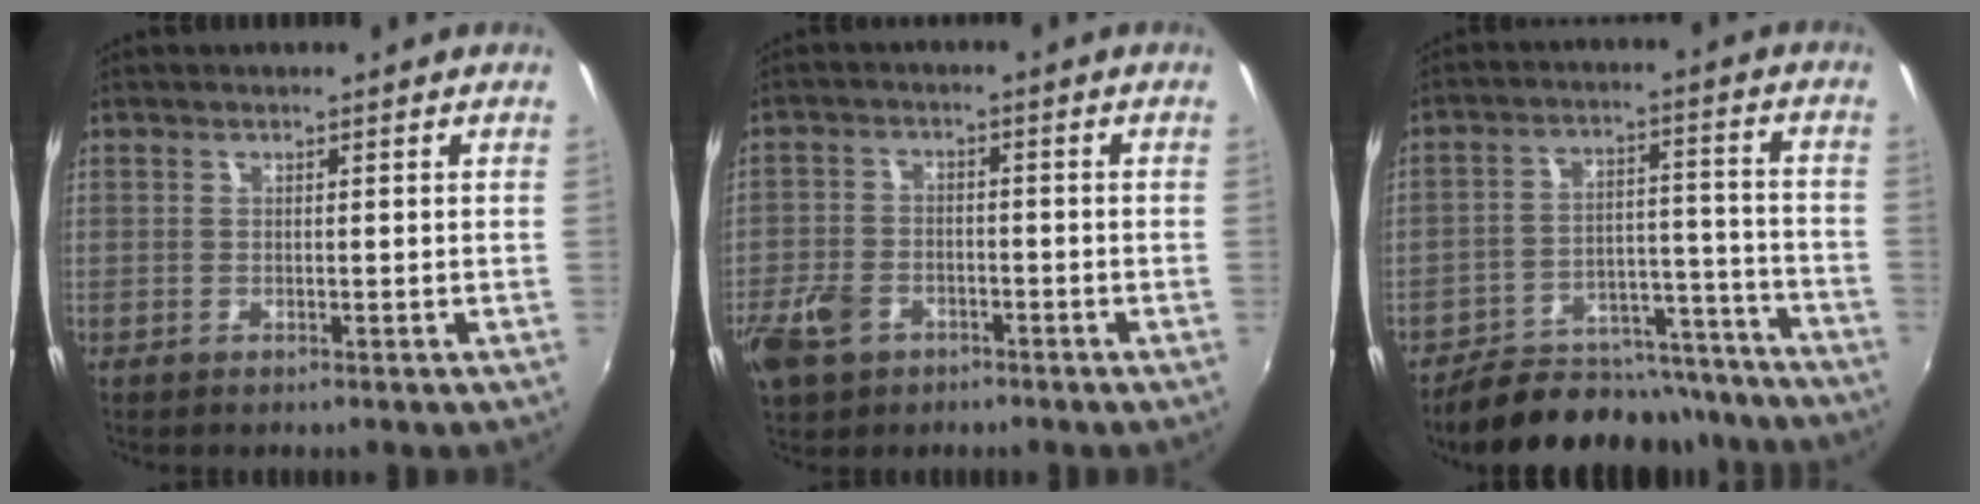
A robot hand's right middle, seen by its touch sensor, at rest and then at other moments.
{"total": 8.9, "force": [-5.0, 6.0, 4.3], "torque": [-0.119, -0.001, -0.093]}
{"total": 19.3, "force": [-17.1, 7.3, 5.0], "torque": [-0.096, 0.049, -0.220]}